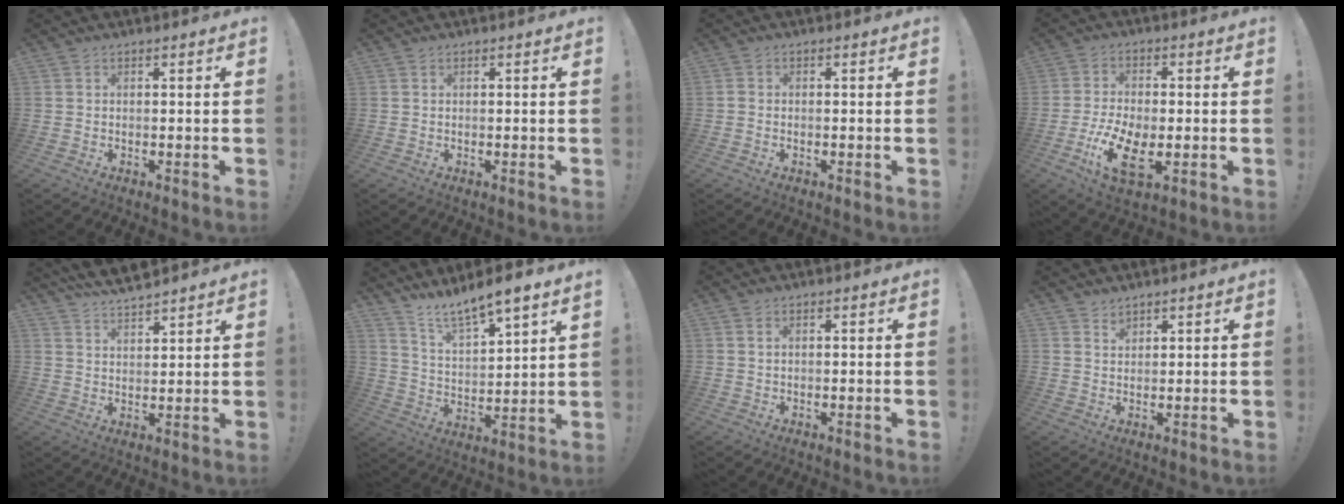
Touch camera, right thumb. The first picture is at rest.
{"total": 0.0}
{"total": 0.7, "force": [-0.5, 0.3, 0.4], "torque": [-0.006, 0.001, -0.008]}
{"total": 12.5, "force": [-3.9, 6.1, 10.2], "torque": [-0.207, 0.000, -0.073]}
{"total": 7.2, "force": [6.5, 1.7, 2.5], "torque": [-0.050, -0.040, 0.121]}
{"total": 8.6, "force": [8.1, 0.7, 2.8], "torque": [-0.055, -0.075, 0.142]}
{"total": 0.8, "force": [0.3, 0.4, 0.6], "torque": [-0.015, 0.001, 0.006]}
{"total": 2.0, "force": [1.7, 1.0, 0.3], "torque": [0.007, -0.017, 0.030]}